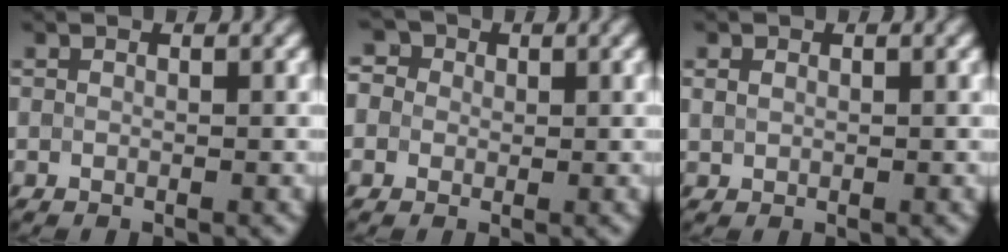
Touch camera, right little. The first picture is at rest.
{"total": 3.7, "force": [1.4, 3.0, 1.6], "torque": [-0.012, 0.032, -0.006]}
{"total": 0.9, "force": [0.4, 0.7, 0.4], "torque": [-0.008, 0.002, 0.009]}